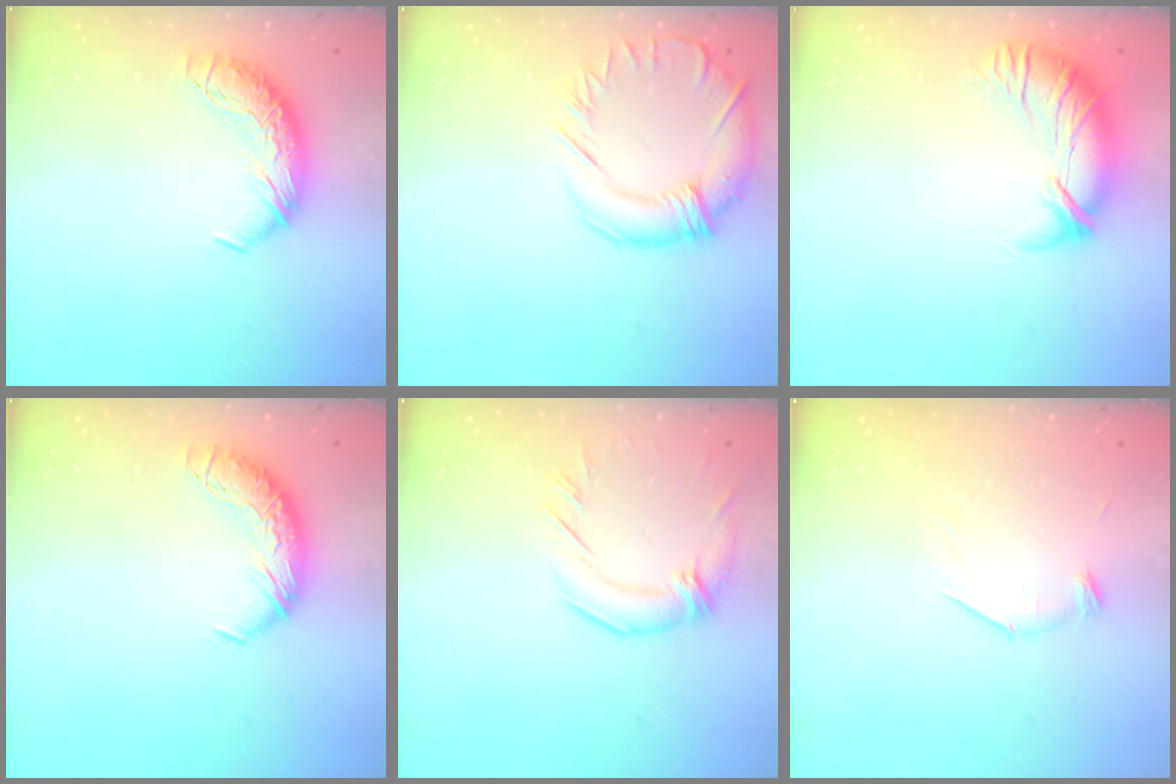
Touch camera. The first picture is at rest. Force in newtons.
{"total": 3.0, "press": 2.7, "slide": 1.3}
{"total": 3.5, "press": 2.5, "slide": 2.4}
{"total": 0.0}
{"total": 2.0, "press": 1.0, "slide": 1.7}
{"total": 8.6, "press": 8.6, "slide": 0.7}